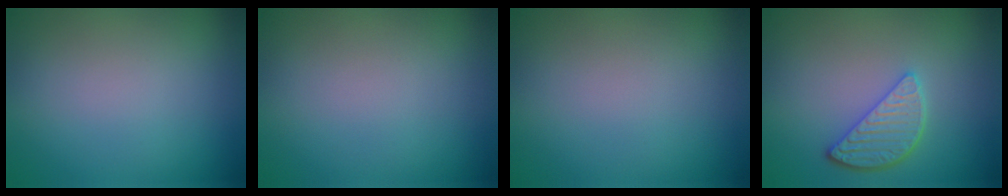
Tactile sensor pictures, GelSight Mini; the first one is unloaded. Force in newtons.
{"total": 0.0}
{"total": 0.0}
{"total": 3.3, "press": 3.0, "slide": 1.5}